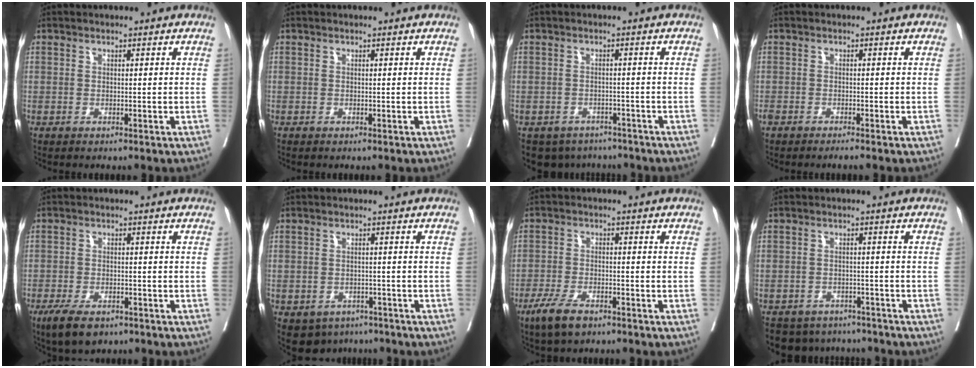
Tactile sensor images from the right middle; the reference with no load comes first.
{"total": 0.0}
{"total": 6.3, "force": [-5.3, 3.4, 0.3], "torque": [0.000, 0.003, -0.069]}
{"total": 1.9, "force": [-1.6, 0.1, 1.0], "torque": [-0.020, -0.004, -0.030]}
{"total": 6.5, "force": [-4.5, 2.7, 3.9], "torque": [-0.075, -0.011, -0.073]}
{"total": 6.5, "force": [-4.2, 4.7, 1.5], "torque": [-0.028, 0.005, -0.054]}
{"total": 5.8, "force": [-4.0, 1.9, 3.8], "torque": [-0.086, -0.010, -0.071]}
{"total": 7.9, "force": [-7.1, 3.5, 0.6], "torque": [-0.009, 0.007, -0.090]}